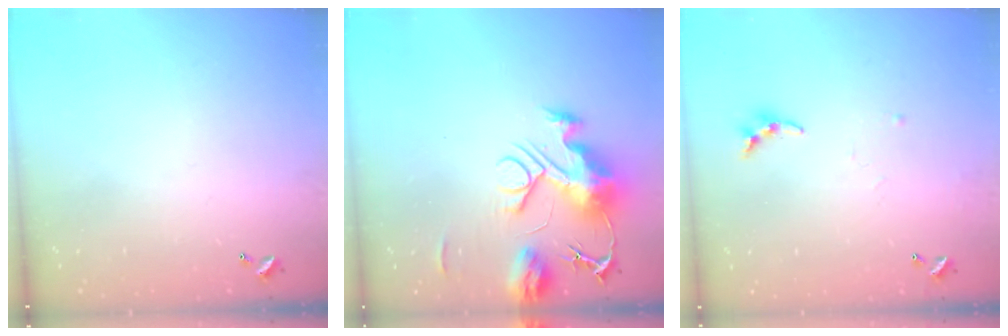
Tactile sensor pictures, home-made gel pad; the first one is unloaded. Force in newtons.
{"total": 12.6, "press": 12.6, "slide": 1.2}
{"total": 7.0, "press": 7.0, "slide": 0.4}